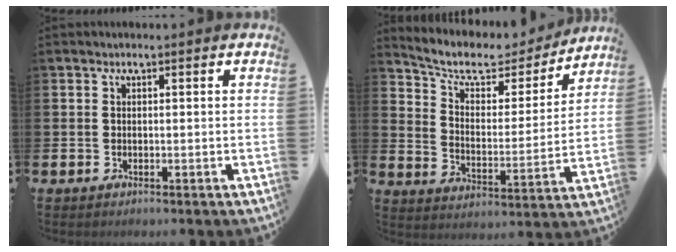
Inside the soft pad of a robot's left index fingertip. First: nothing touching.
{"total": 7.9, "force": [6.7, 3.1, 2.7], "torque": [-0.082, -0.047, 0.111]}